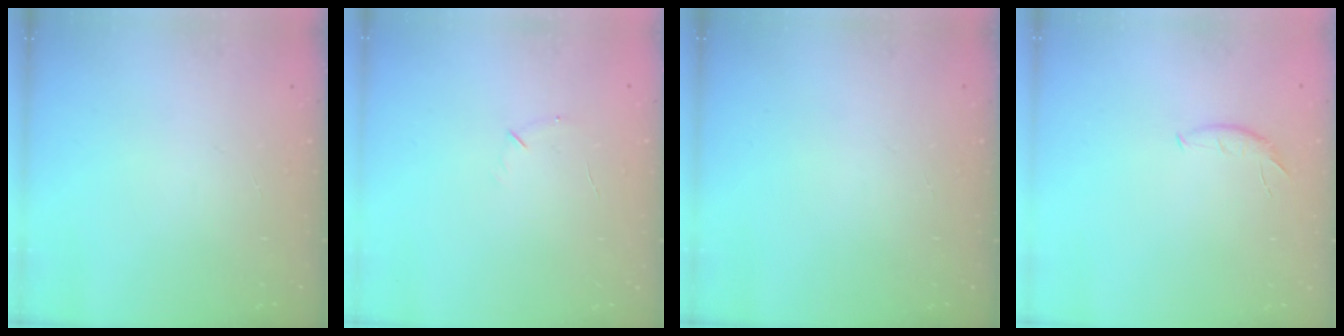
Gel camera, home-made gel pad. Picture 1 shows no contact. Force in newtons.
{"total": 4.3, "press": 4.1, "slide": 1.1}
{"total": 0.0}
{"total": 5.5, "press": 5.5, "slide": 0.5}